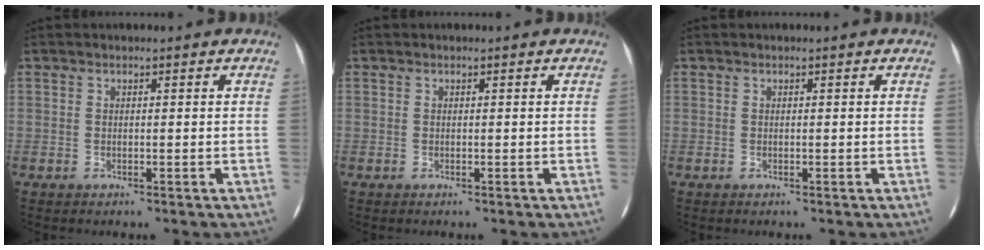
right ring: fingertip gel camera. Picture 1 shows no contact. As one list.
[{"total": 0.0}, {"total": 0.0}]